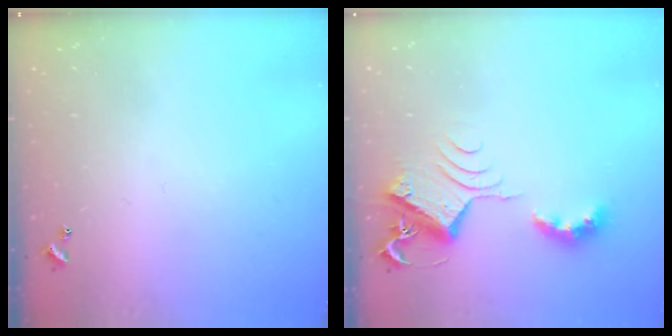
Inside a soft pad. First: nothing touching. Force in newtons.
{"total": 8.1, "press": 8.1, "slide": 0.1}